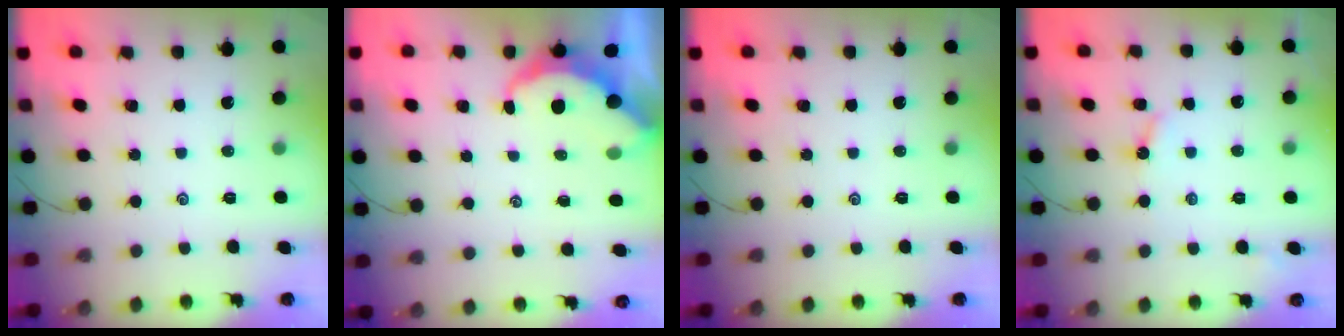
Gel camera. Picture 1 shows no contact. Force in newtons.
{"total": 5.8, "press": 5.8, "slide": 0.4}
{"total": 0.0}
{"total": 3.4, "press": 3.4, "slide": 0.3}